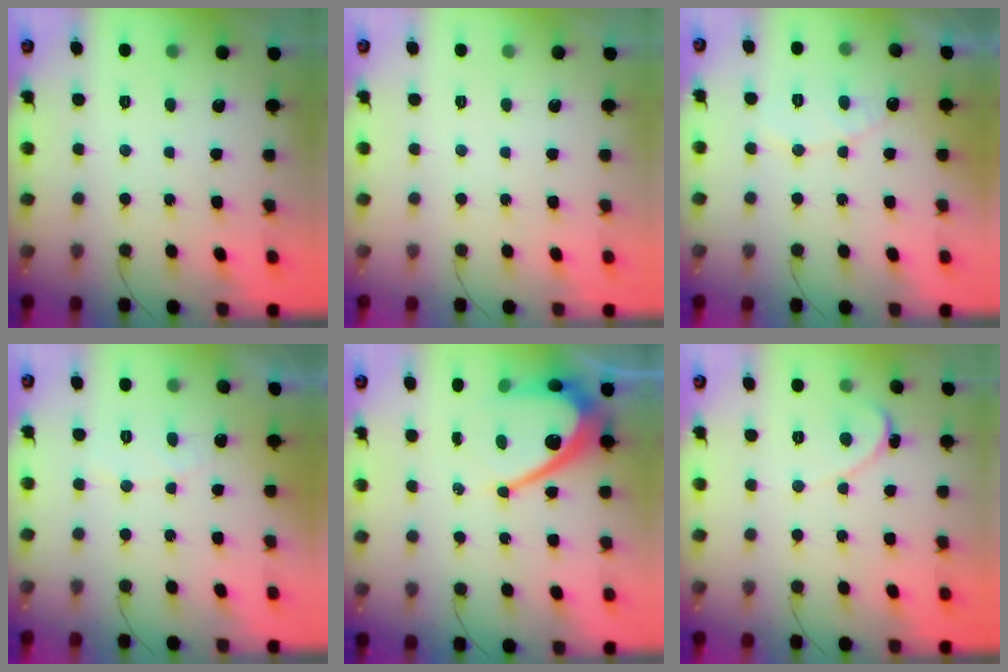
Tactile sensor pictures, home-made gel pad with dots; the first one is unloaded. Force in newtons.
{"total": 0.0}
{"total": 6.6, "press": 6.6, "slide": 0.5}
{"total": 5.4, "press": 5.4, "slide": 0.4}
{"total": 11.9, "press": 11.9, "slide": 1.0}
{"total": 1.7, "press": 1.7, "slide": 0.2}